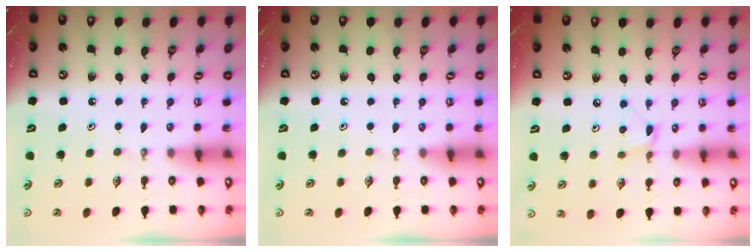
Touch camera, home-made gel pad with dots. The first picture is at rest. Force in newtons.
{"total": 0.0}
{"total": 2.8, "press": 2.8, "slide": 0.3}